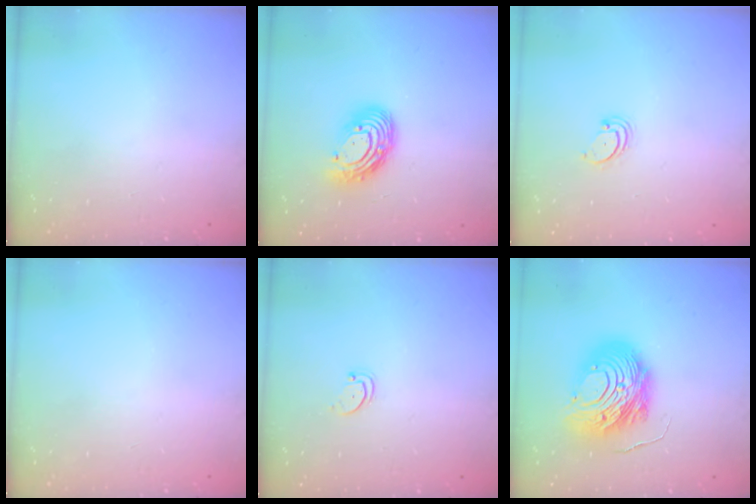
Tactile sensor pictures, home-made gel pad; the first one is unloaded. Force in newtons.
{"total": 12.1, "press": 12.0, "slide": 1.1}
{"total": 2.6, "press": 2.5, "slide": 0.3}
{"total": 0.0}
{"total": 1.6, "press": 1.6, "slide": 0.4}
{"total": 14.9, "press": 14.8, "slide": 1.4}